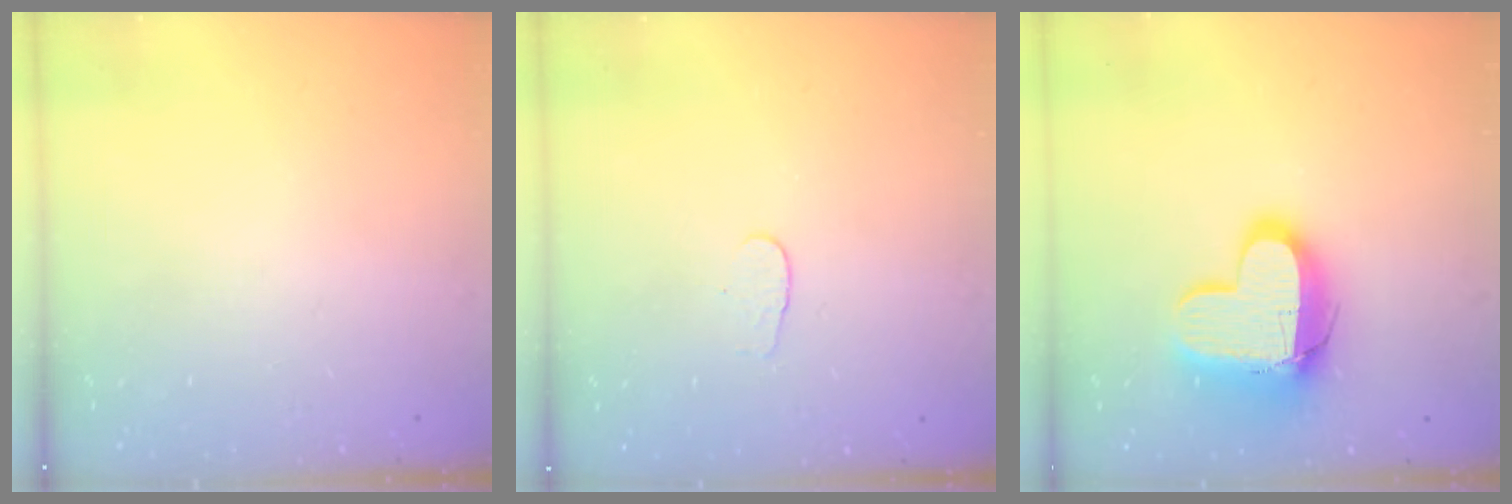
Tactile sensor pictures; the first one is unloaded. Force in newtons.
{"total": 3.3, "press": 3.3, "slide": 0.3}
{"total": 15.0, "press": 14.9, "slide": 1.3}